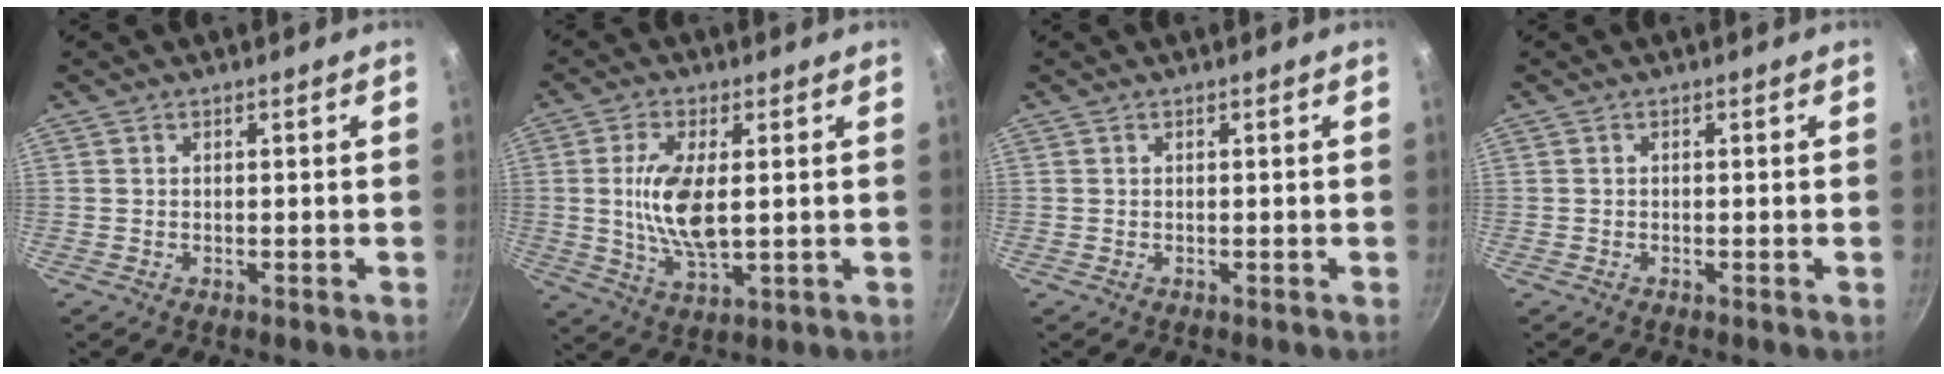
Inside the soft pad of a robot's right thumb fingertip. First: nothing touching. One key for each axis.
{"total": 10.6, "fx": 0.9, "fy": 4.5, "fz": 9.6, "tx": -0.186, "ty": -0.009, "tz": 0.021}
{"total": 0.0}
{"total": 0.0}